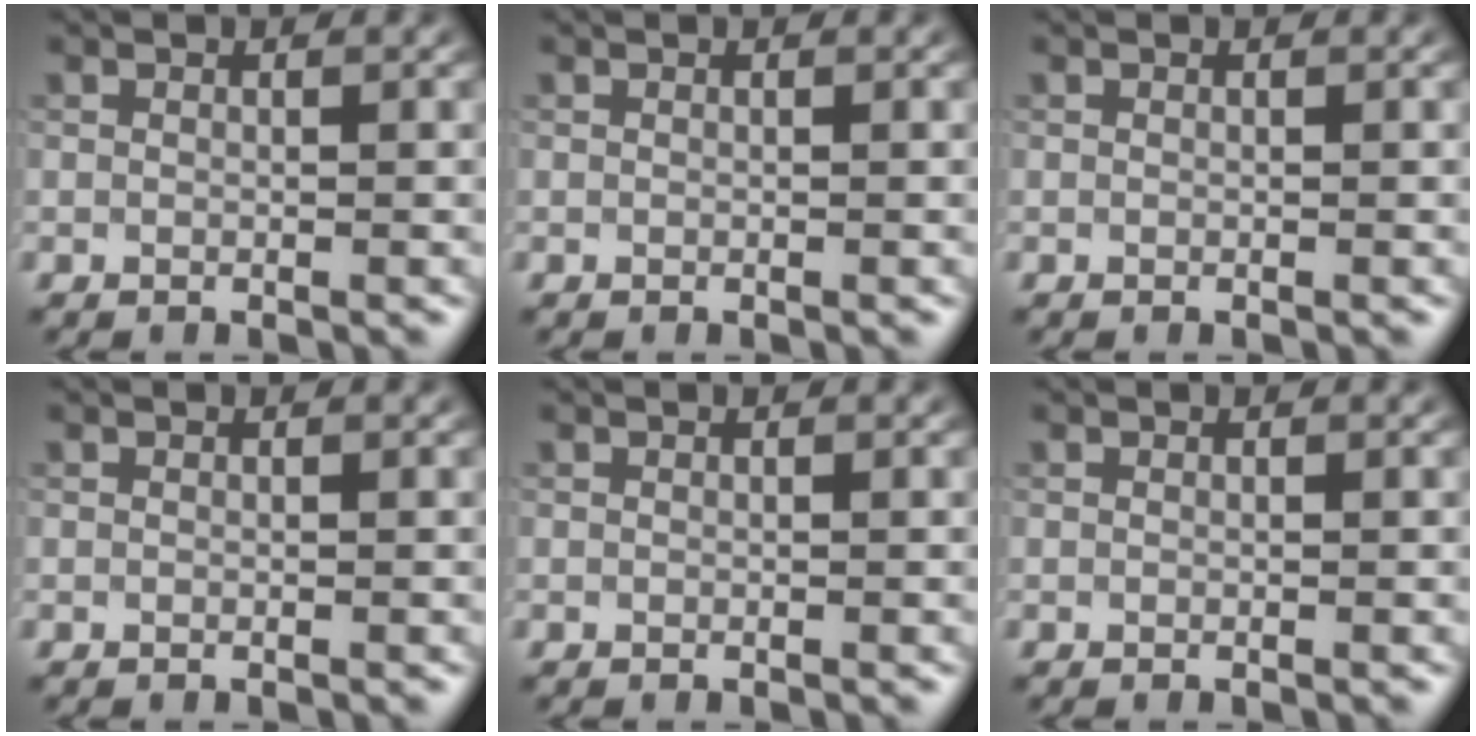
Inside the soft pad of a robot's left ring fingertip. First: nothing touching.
{"total": 0.0}
{"total": 0.0}
{"total": 0.0}
{"total": 0.0}
{"total": 0.0}